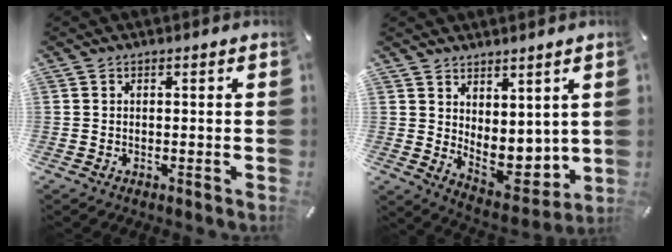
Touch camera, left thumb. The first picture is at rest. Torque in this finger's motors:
{"motor_torque": [1.12, 1.07, 0.19, 0.05, 0.14]}